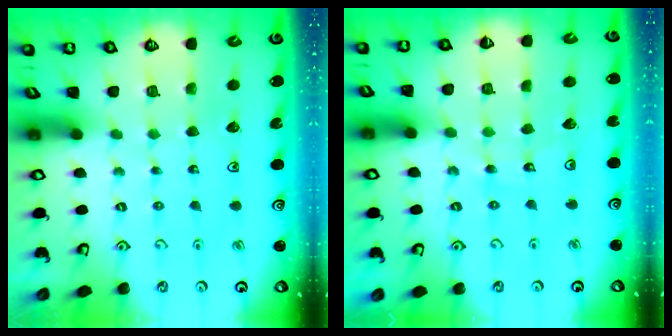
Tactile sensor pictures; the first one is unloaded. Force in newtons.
{"total": 8.0, "press": 7.9, "slide": 1.0}